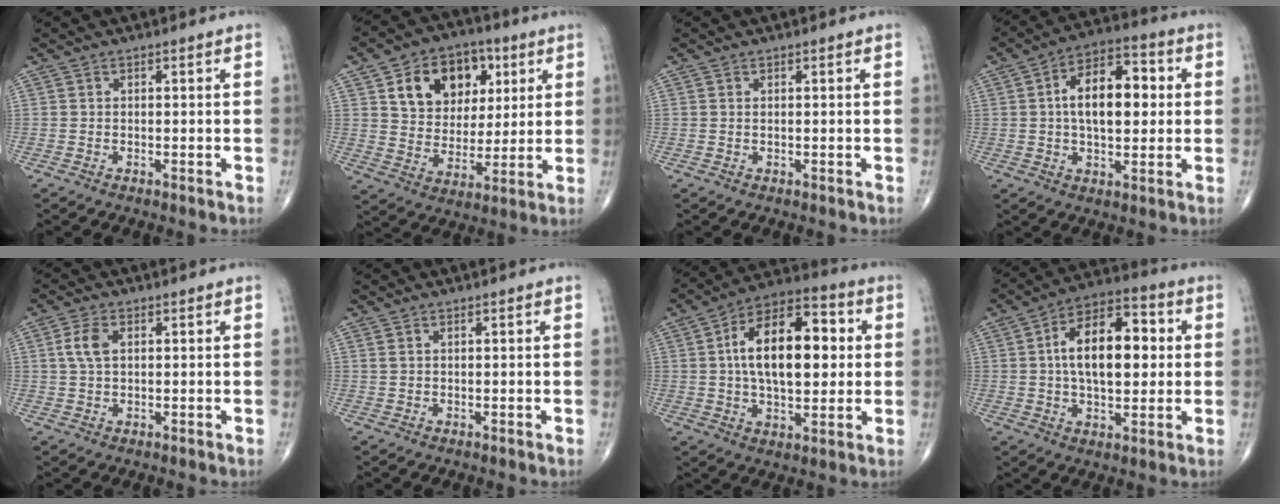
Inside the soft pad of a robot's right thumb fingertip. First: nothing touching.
{"total": 15.8, "force": [6.0, 11.6, 8.8], "torque": [-0.096, -0.011, 0.102]}
{"total": 0.0}
{"total": 13.6, "force": [1.4, 7.5, 11.2], "torque": [-0.155, 0.021, 0.015]}
{"total": 4.3, "force": [1.1, 2.5, 3.4], "torque": [-0.079, 0.005, 0.020]}
{"total": 0.8, "force": [0.5, 0.3, 0.6], "torque": [-0.015, 0.010, 0.014]}
{"total": 19.3, "force": [2.6, 10.0, 16.3], "torque": [-0.243, 0.019, 0.036]}
{"total": 16.5, "force": [2.0, 8.8, 13.9], "torque": [-0.205, 0.018, 0.027]}